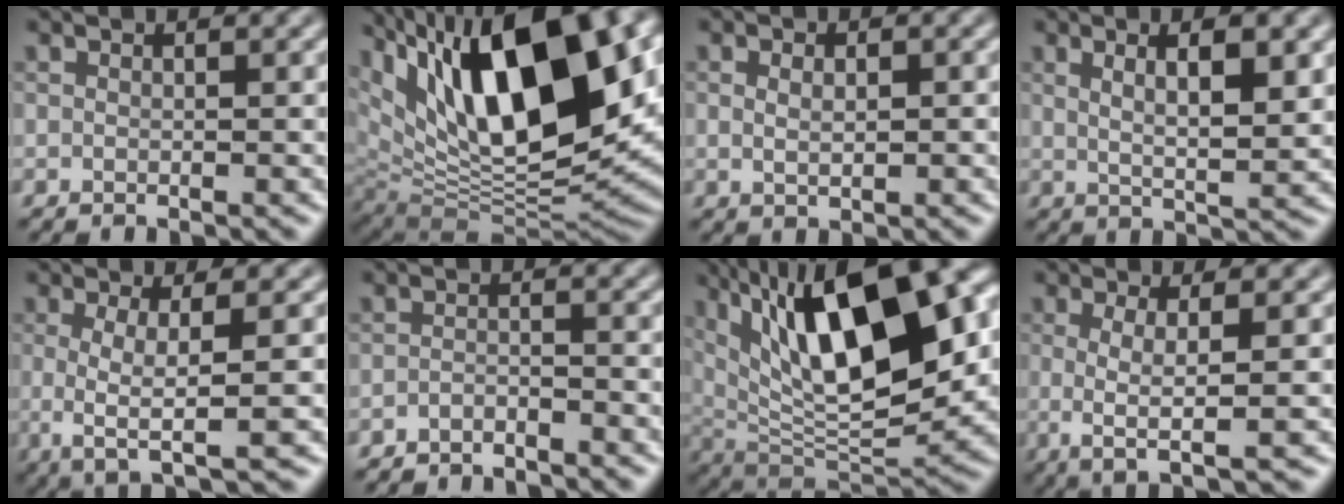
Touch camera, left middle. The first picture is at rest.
{"total": 17.0, "force": [5.9, 7.2, 14.2], "torque": [-0.232, 0.019, 0.099]}
{"total": 1.1, "force": [-0.2, 0.5, 0.9], "torque": [-0.020, 0.001, 0.004]}
{"total": 4.6, "force": [1.2, 1.2, 4.3], "torque": [-0.065, -0.004, 0.027]}
{"total": 4.2, "force": [-0.9, 0.9, 4.0], "torque": [-0.072, -0.001, -0.012]}
{"total": 2.5, "force": [-2.5, 0.0, 0.1], "torque": [-0.002, -0.003, -0.042]}
{"total": 15.7, "force": [4.5, 6.1, 13.8], "torque": [-0.218, 0.011, 0.071]}
{"total": 3.8, "force": [-0.8, 0.7, 3.6], "torque": [-0.067, -0.002, -0.012]}